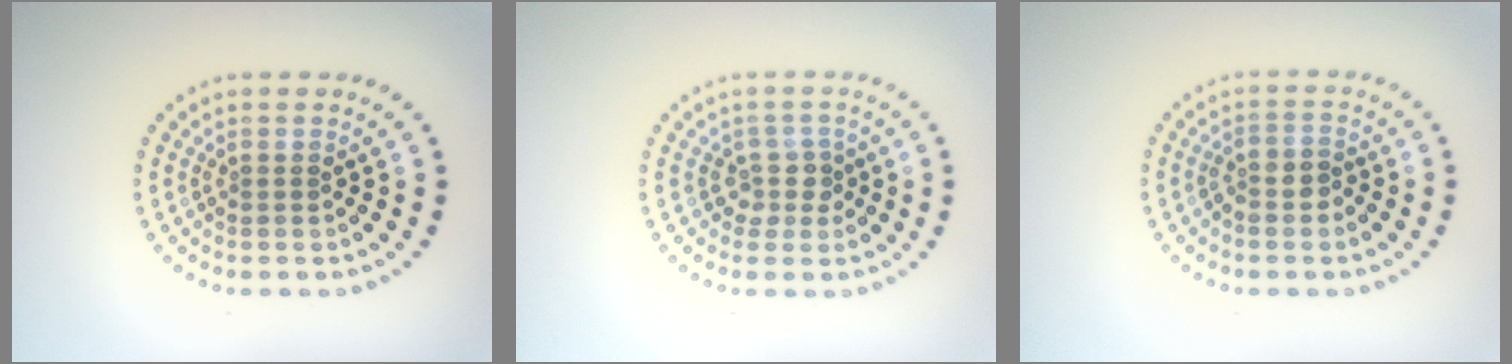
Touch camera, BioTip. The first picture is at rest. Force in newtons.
{"total": 2.0, "press": 1.5, "slide": 1.3}
{"total": 2.1, "press": 1.8, "slide": 1.1}